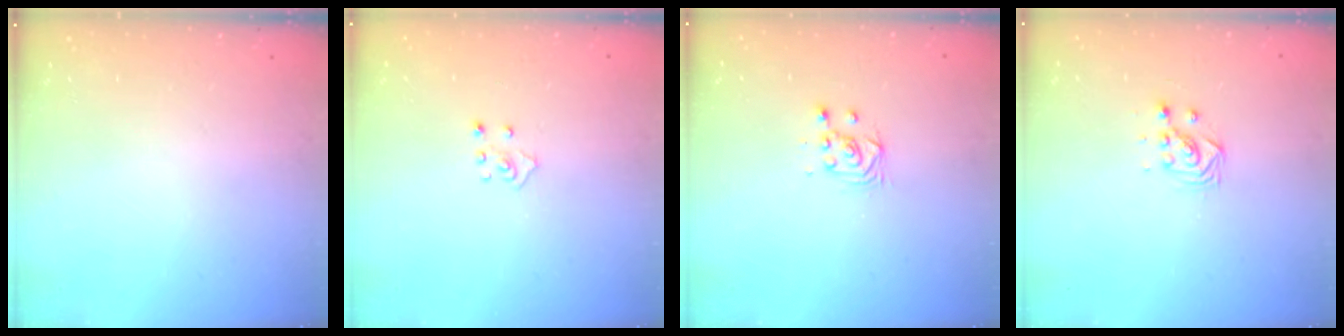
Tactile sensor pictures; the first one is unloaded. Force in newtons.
{"total": 2.7, "press": 2.7, "slide": 0.2}
{"total": 4.1, "press": 4.0, "slide": 0.7}
{"total": 3.6, "press": 3.6, "slide": 0.4}